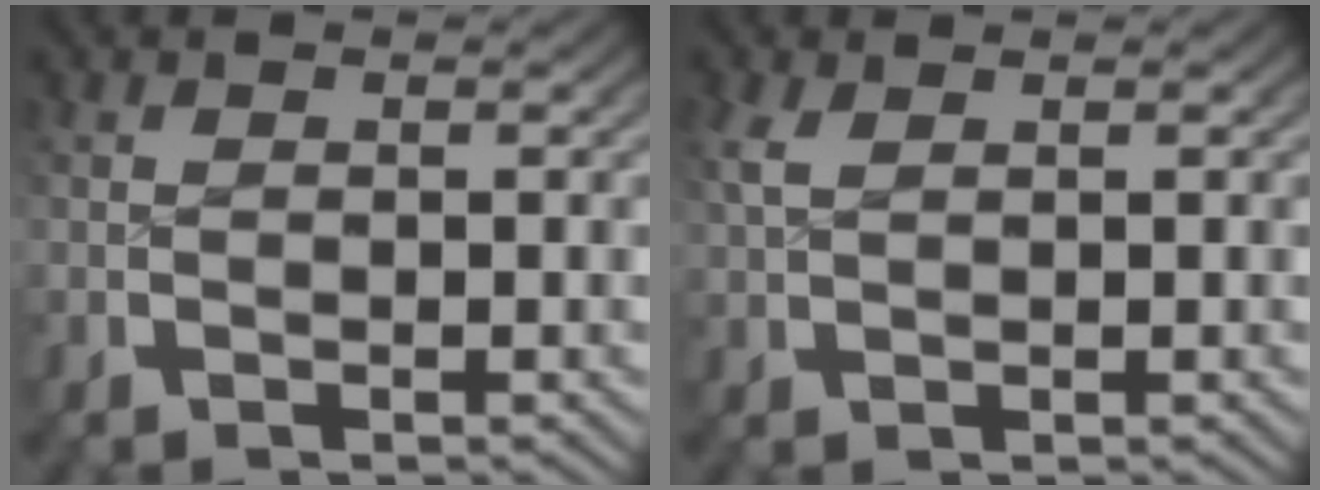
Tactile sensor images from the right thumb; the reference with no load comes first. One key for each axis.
{"total": 1.6, "fx": 1.0, "fy": 0.8, "fz": 1.1, "tx": -0.030, "ty": 0.001, "tz": 0.025}